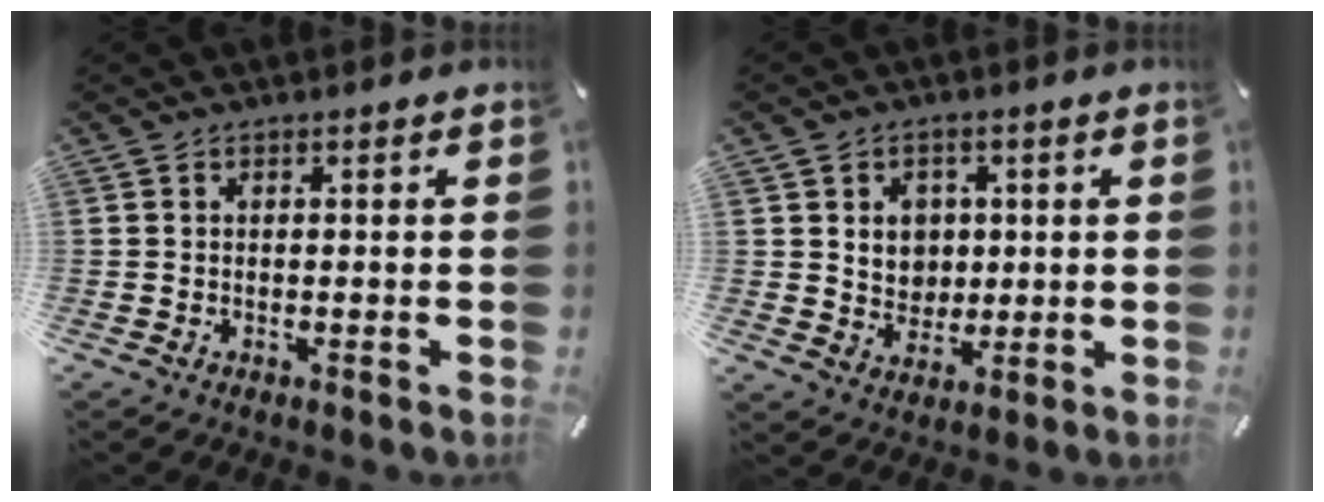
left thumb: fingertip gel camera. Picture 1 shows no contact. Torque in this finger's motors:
{"motor_torque": [1.16, 1.07, 0.28, -0.34, 0.01]}